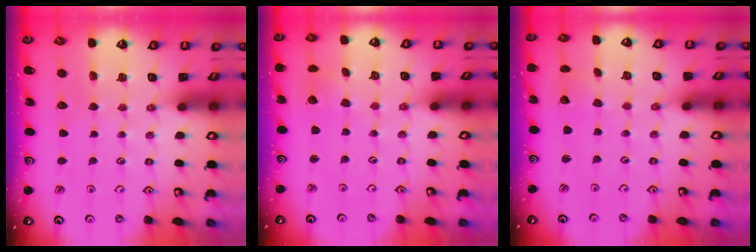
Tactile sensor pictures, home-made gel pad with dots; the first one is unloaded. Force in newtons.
{"total": 2.7, "press": 2.7, "slide": 0.2}
{"total": 2.1, "press": 2.1, "slide": 0.1}